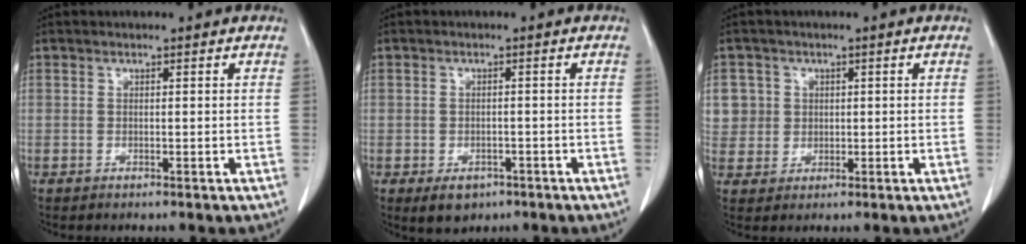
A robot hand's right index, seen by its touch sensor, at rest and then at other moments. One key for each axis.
{"total": 3.7, "fx": -2.0, "fy": 2.6, "fz": 1.6, "tx": -0.018, "ty": 0.001, "tz": -0.018}
{"total": 5.6, "fx": 1.5, "fy": 5.4, "fz": 0.1, "tx": 0.009, "ty": 0.013, "tz": 0.035}